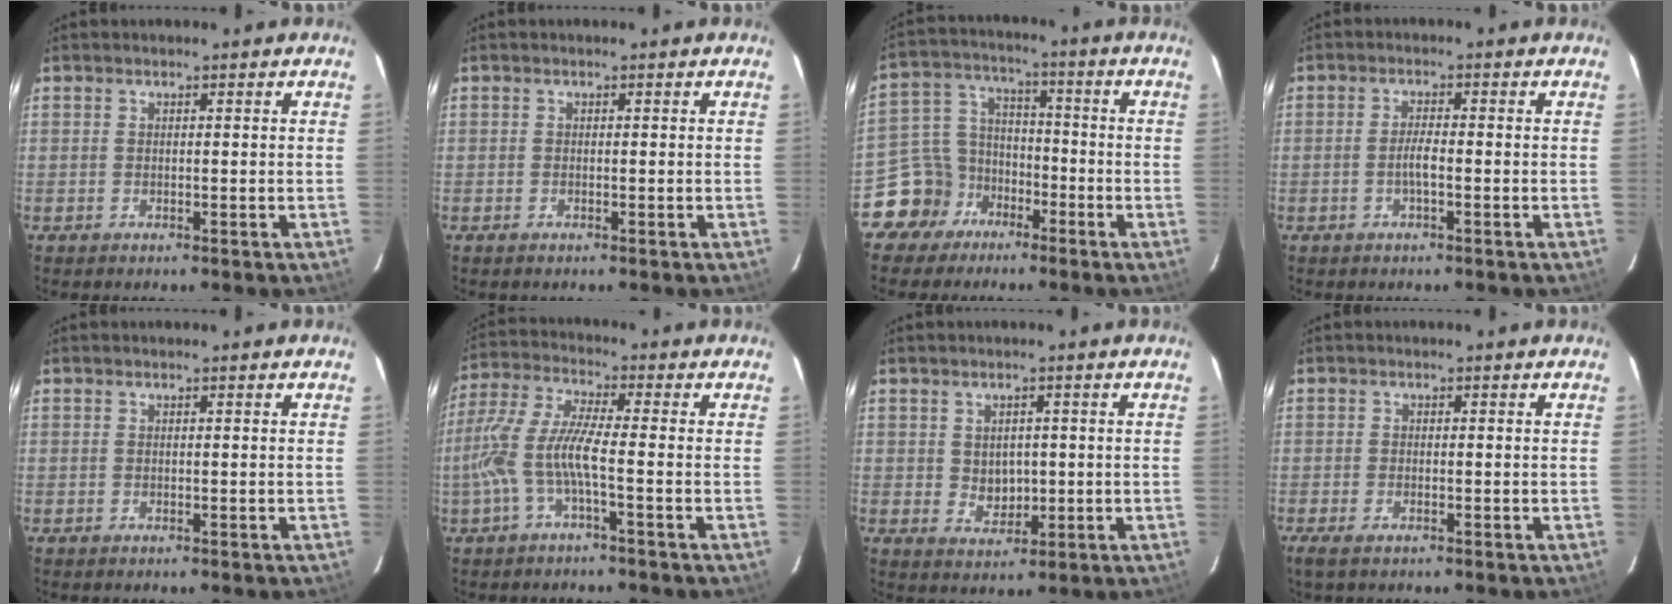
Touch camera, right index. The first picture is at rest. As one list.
[{"total": 0.0}, {"total": 9.9, "force": [-6.2, 7.6, 1.1], "torque": [-0.041, 0.041, -0.112]}, {"total": 2.5, "force": [-0.9, 0.4, 2.3], "torque": [-0.046, 0.002, -0.018]}, {"total": 0.0}, {"total": 9.3, "force": [-3.2, 0.9, 8.7], "torque": [-0.196, 0.000, -0.060]}, {"total": 4.2, "force": [0.2, 3.5, 2.2], "torque": [-0.037, 0.001, 0.012]}, {"total": 2.9, "force": [-1.9, 1.0, 1.9], "torque": [-0.047, -0.006, -0.037]}]